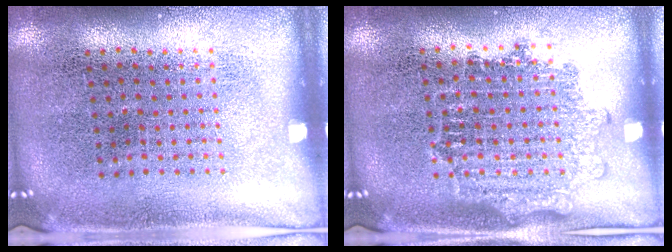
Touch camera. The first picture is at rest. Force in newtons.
{"total": 1.2, "press": 1.1, "slide": 0.5}